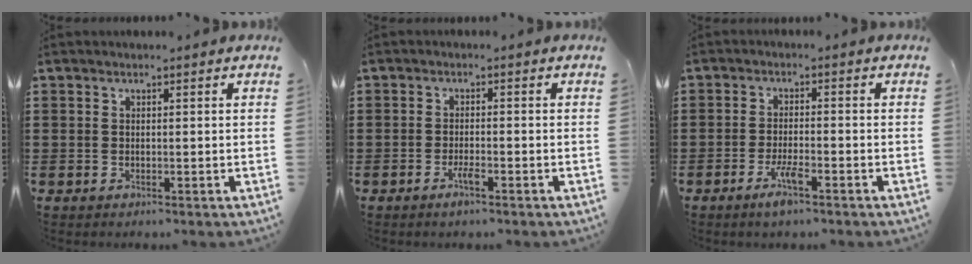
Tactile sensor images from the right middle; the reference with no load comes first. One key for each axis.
{"total": 2.3, "fx": -1.4, "fy": 0.2, "fz": 1.8, "tx": -0.040, "ty": -0.005, "tz": -0.027}
{"total": 3.9, "fx": -2.3, "fy": 0.6, "fz": 3.1, "tx": -0.065, "ty": -0.003, "tz": -0.044}